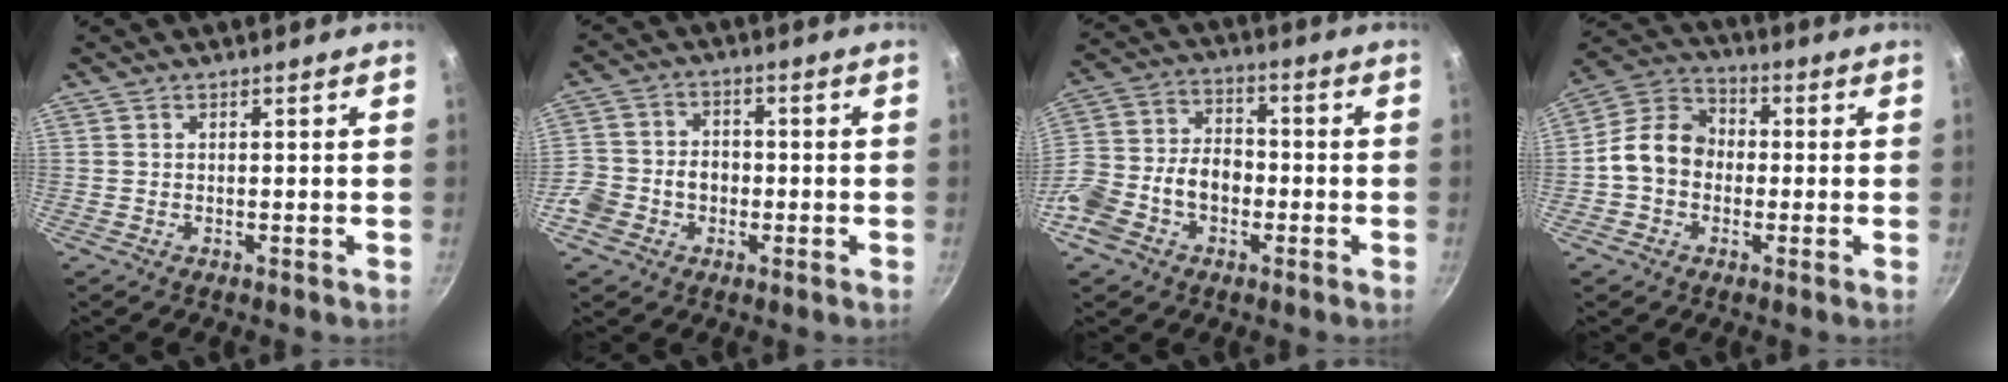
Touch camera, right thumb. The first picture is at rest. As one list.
[{"total": 9.1, "force": [-2.9, 7.5, 4.3], "torque": [-0.060, 0.029, -0.064]}, {"total": 14.1, "force": [-4.3, 9.8, 9.2], "torque": [-0.156, 0.044, -0.088]}, {"total": 10.4, "force": [-1.0, 8.5, 5.9], "torque": [-0.073, 0.032, -0.042]}]